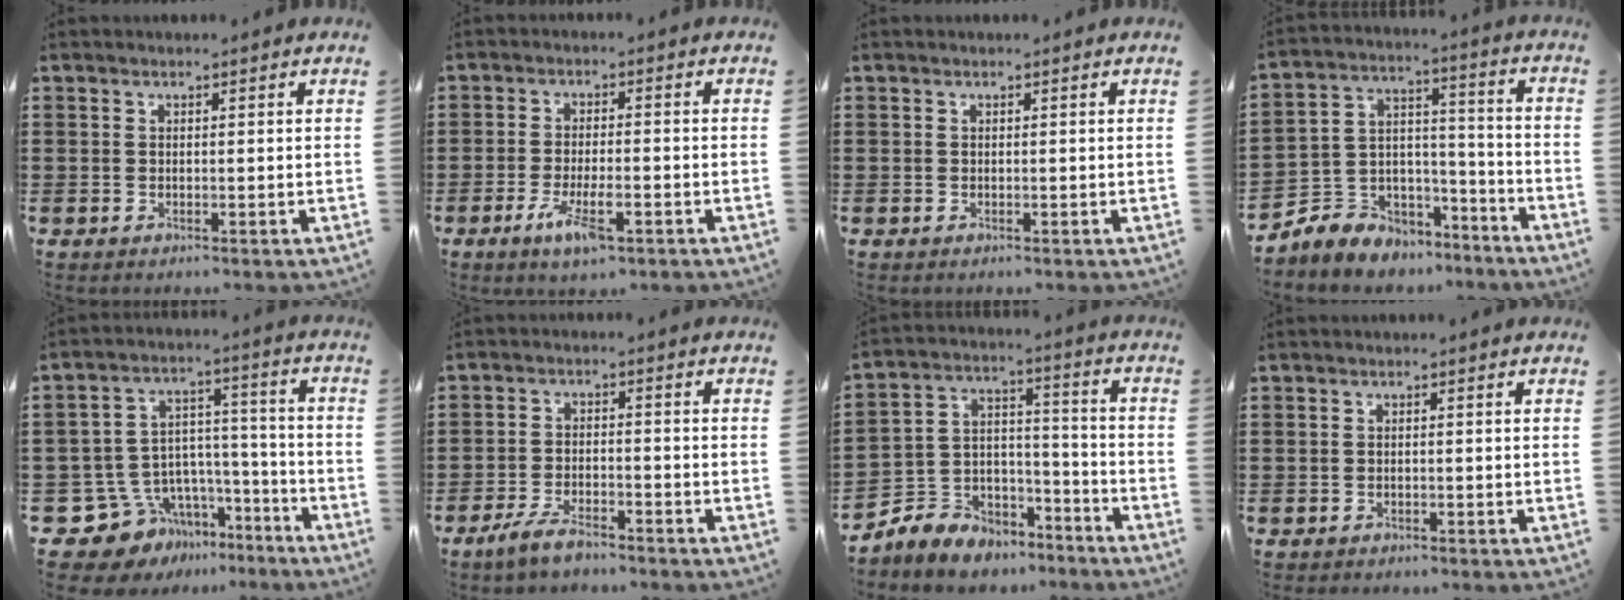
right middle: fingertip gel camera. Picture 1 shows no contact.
{"total": 6.3, "force": [-2.9, 1.8, 5.3], "torque": [-0.116, -0.013, -0.055]}
{"total": 0.0}
{"total": 5.9, "force": [-5.0, 3.0, -1.1], "torque": [-0.008, -0.004, -0.104]}
{"total": 9.8, "force": [-7.1, 6.6, 1.5], "torque": [-0.062, 0.004, -0.129]}
{"total": 4.5, "force": [-3.5, 1.3, 2.4], "torque": [-0.052, 0.004, -0.070]}
{"total": 6.2, "force": [-5.5, 2.6, -1.1], "torque": [-0.005, -0.001, -0.116]}
{"total": 1.0, "force": [-0.6, 0.8, -0.1], "torque": [0.000, 0.004, -0.016]}